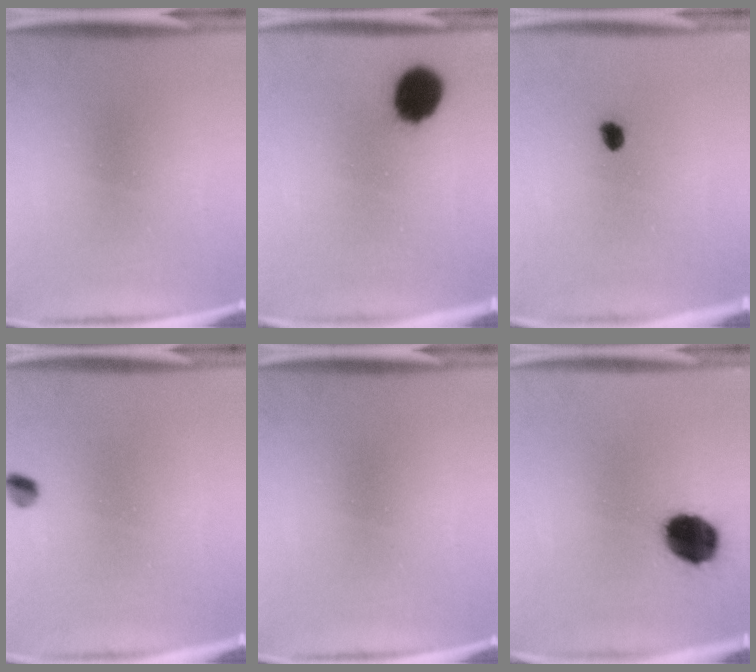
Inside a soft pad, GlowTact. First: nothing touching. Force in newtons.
{"total": 11.1}
{"total": 3.0}
{"total": 2.3}
{"total": 0.0}
{"total": 12.4}